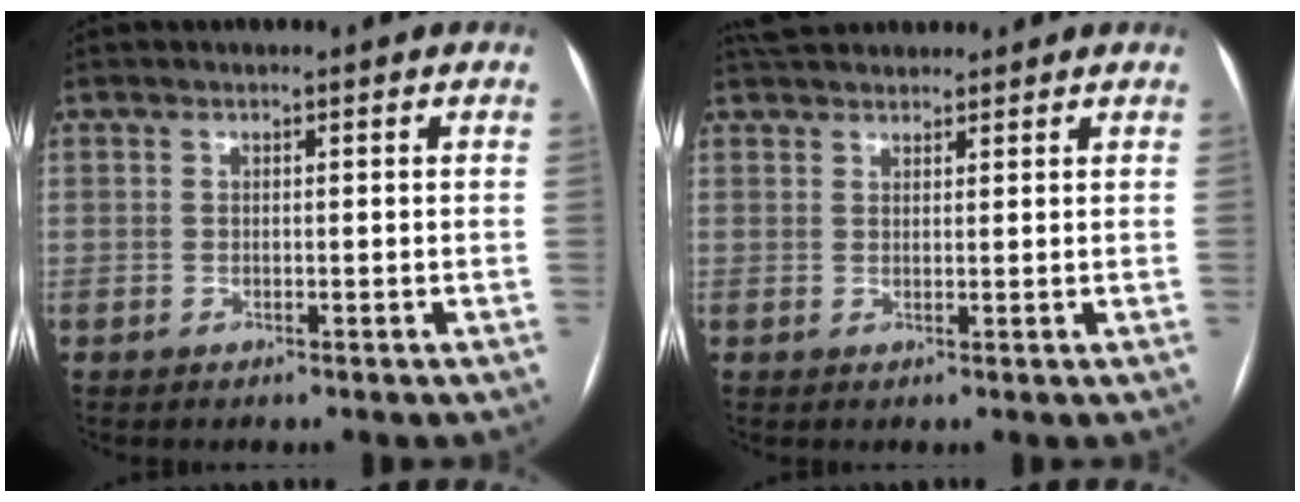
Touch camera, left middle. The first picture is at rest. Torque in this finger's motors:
{"motor_torque": [0.21, -0.26, 0.01, 0.00]}